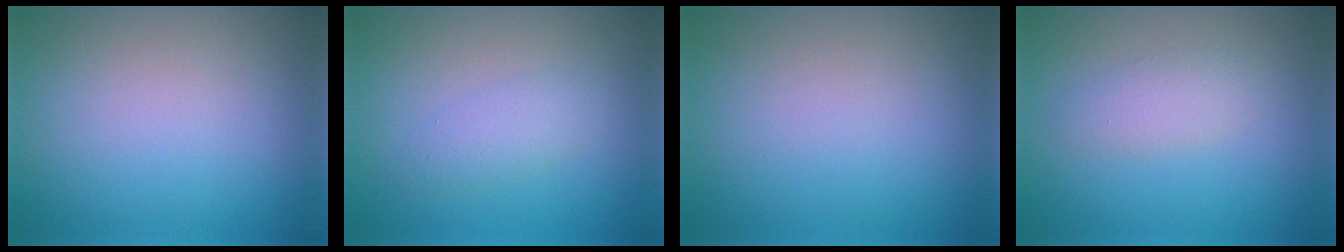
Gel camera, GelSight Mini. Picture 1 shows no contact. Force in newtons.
{"total": 1.9, "press": 1.9, "slide": 0.1}
{"total": 0.0}
{"total": 1.9, "press": 1.9, "slide": 0.0}